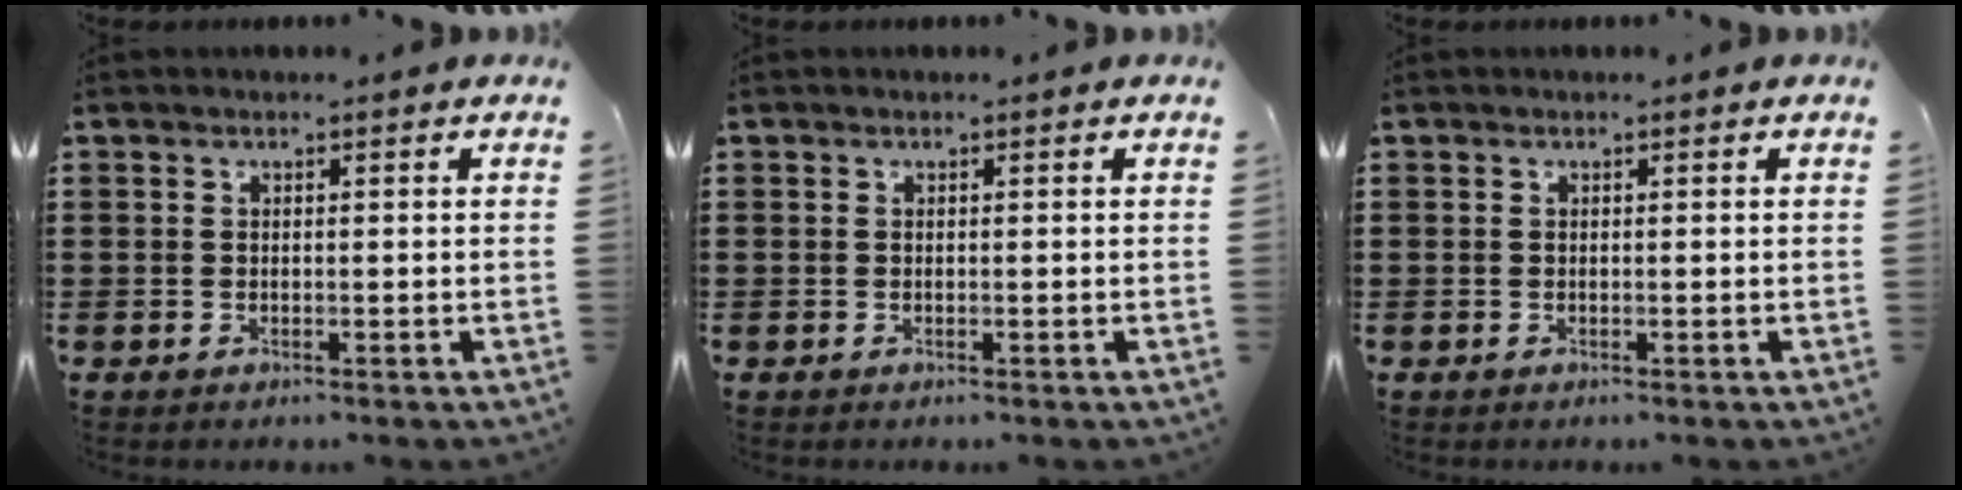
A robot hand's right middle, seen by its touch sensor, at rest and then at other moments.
{"total": 0.0}
{"total": 0.0}